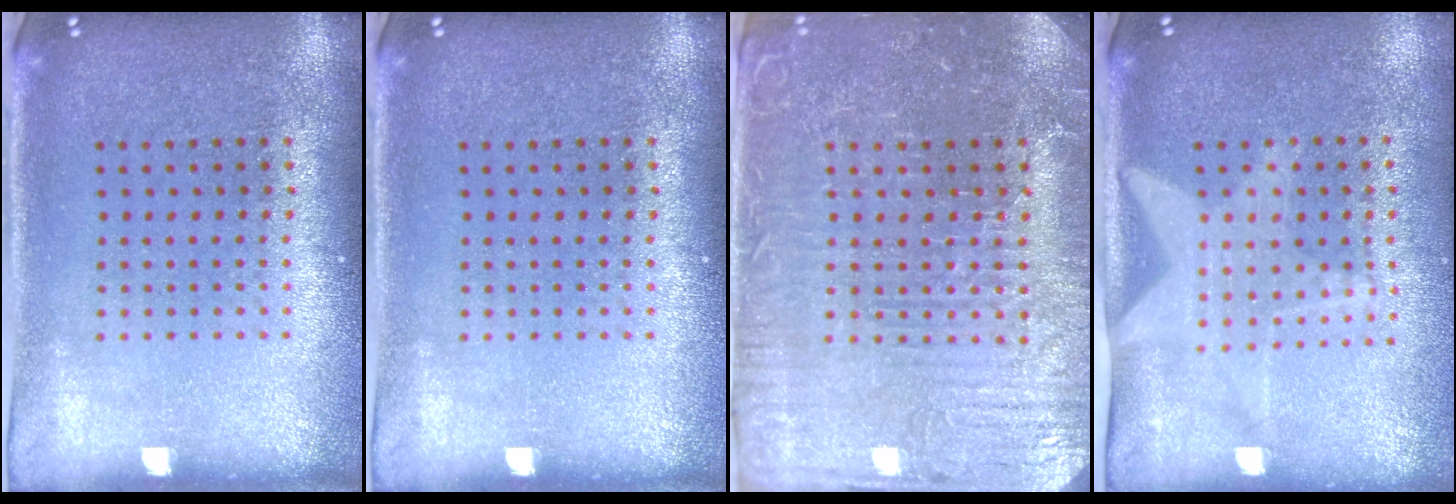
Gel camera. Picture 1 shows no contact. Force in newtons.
{"total": 0.0}
{"total": 4.3, "press": 4.1, "slide": 1.2}
{"total": 1.4, "press": 1.4, "slide": 0.3}